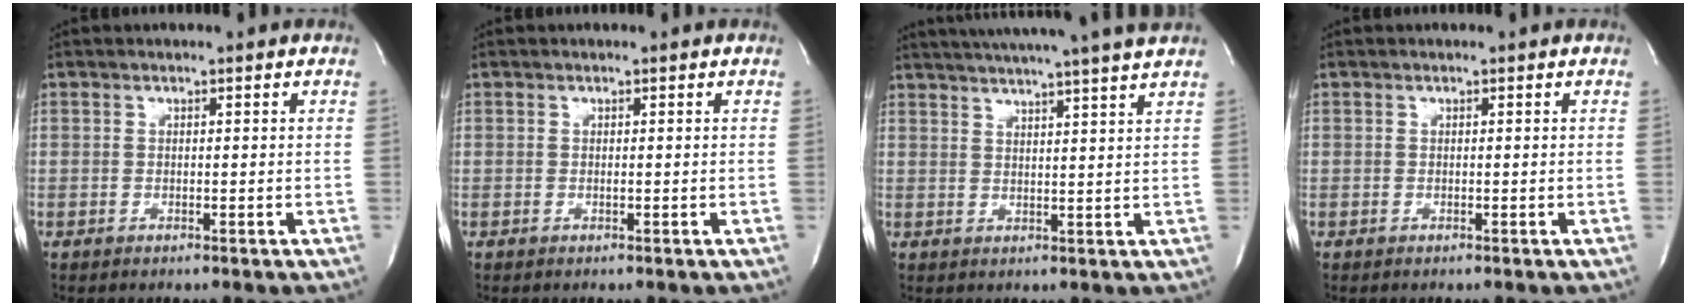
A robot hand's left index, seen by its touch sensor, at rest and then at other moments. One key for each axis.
{"total": 0.0}
{"total": 16.7, "fx": 14.8, "fy": -1.4, "fz": 7.7, "tx": -0.131, "ty": -0.008, "tz": 0.195}
{"total": 0.0}